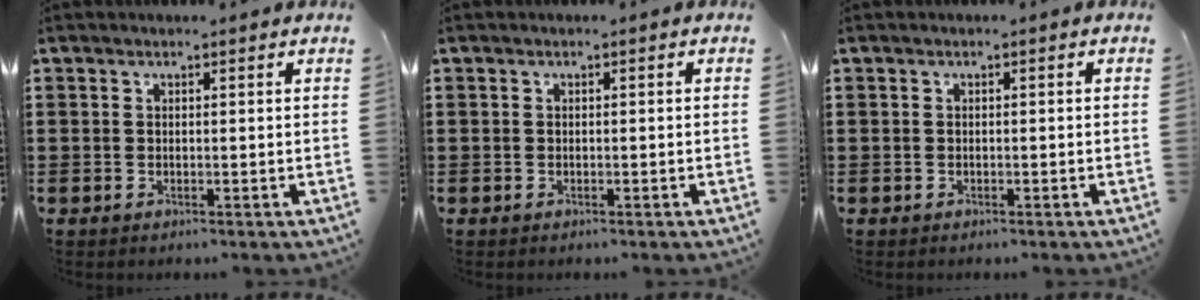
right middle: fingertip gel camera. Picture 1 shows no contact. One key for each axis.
{"total": 0.0}
{"total": 0.0}